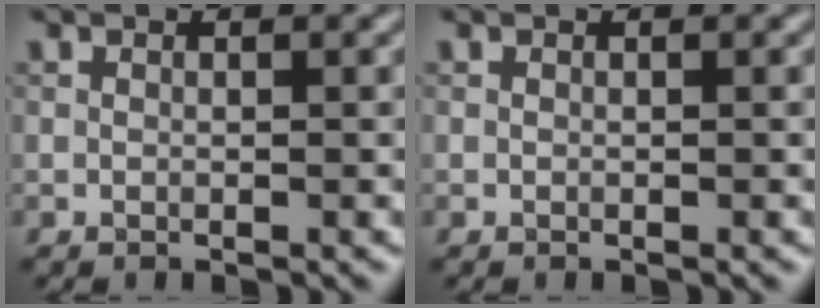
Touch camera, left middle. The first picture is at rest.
{"total": 0.0}